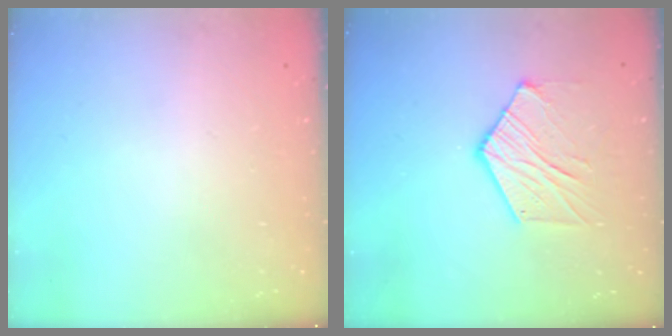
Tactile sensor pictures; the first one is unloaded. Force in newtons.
{"total": 10.0, "press": 10.0, "slide": 0.7}